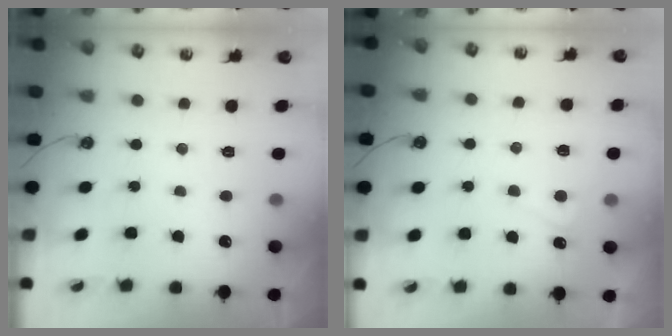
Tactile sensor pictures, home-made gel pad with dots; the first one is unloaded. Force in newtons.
{"total": 3.9, "press": 3.9, "slide": 0.4}